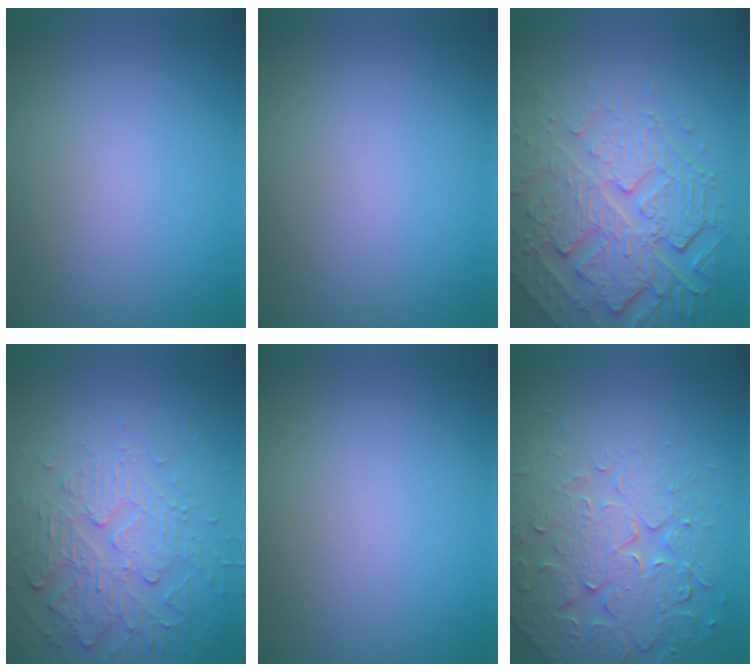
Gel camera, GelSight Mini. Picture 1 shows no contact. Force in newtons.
{"total": 0.0}
{"total": 8.1, "press": 5.7, "slide": 5.8}
{"total": 4.3, "press": 3.5, "slide": 2.6}
{"total": 0.0}
{"total": 5.8, "press": 5.2, "slide": 2.7}